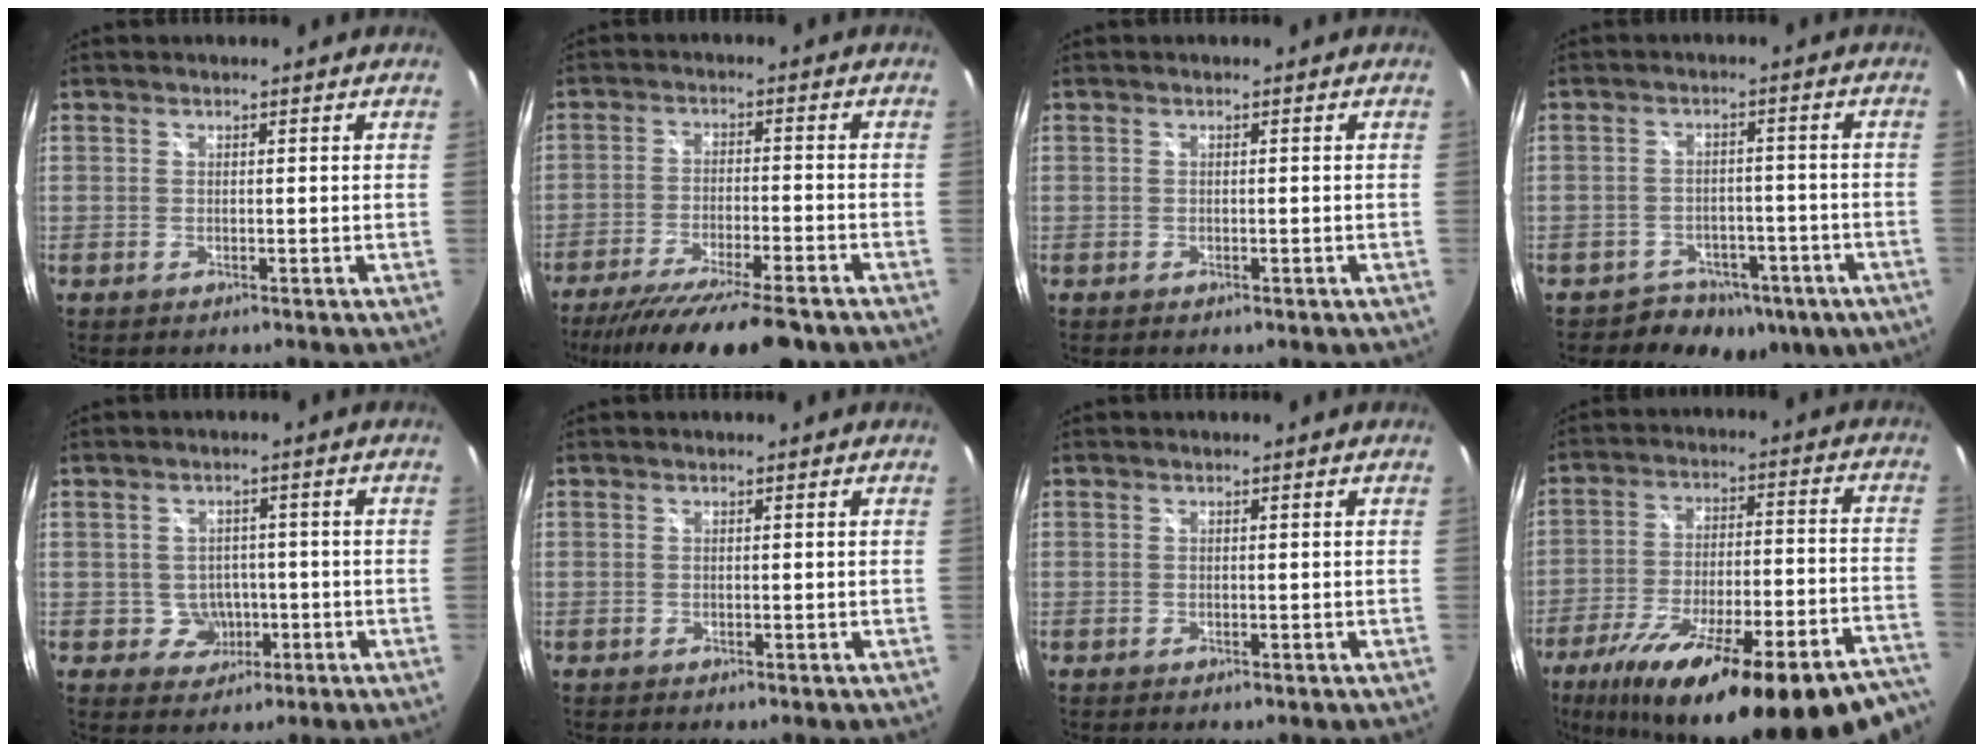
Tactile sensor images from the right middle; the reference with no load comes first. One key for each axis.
{"total": 17.7, "fx": -14.4, "fy": 2.6, "fz": 10.0, "tx": -0.192, "ty": -0.040, "tz": -0.227}
{"total": 0.6, "fx": -0.2, "fy": 0.5, "fz": 0.4, "tx": -0.005, "ty": -0.002, "tz": -0.004}
{"total": 11.5, "fx": -7.2, "fy": 8.0, "fz": 3.9, "tx": -0.078, "ty": 0.017, "tz": -0.083}
{"total": 4.5, "fx": -1.0, "fy": 4.3, "fz": 0.7, "tx": -0.023, "ty": 0.011, "tz": -0.003}
{"total": 0.0}
{"total": 0.0}
{"total": 33.5, "fx": -25.7, "fy": 7.8, "fz": 20.0, "tx": -0.310, "ty": -0.041, "tz": -0.356}